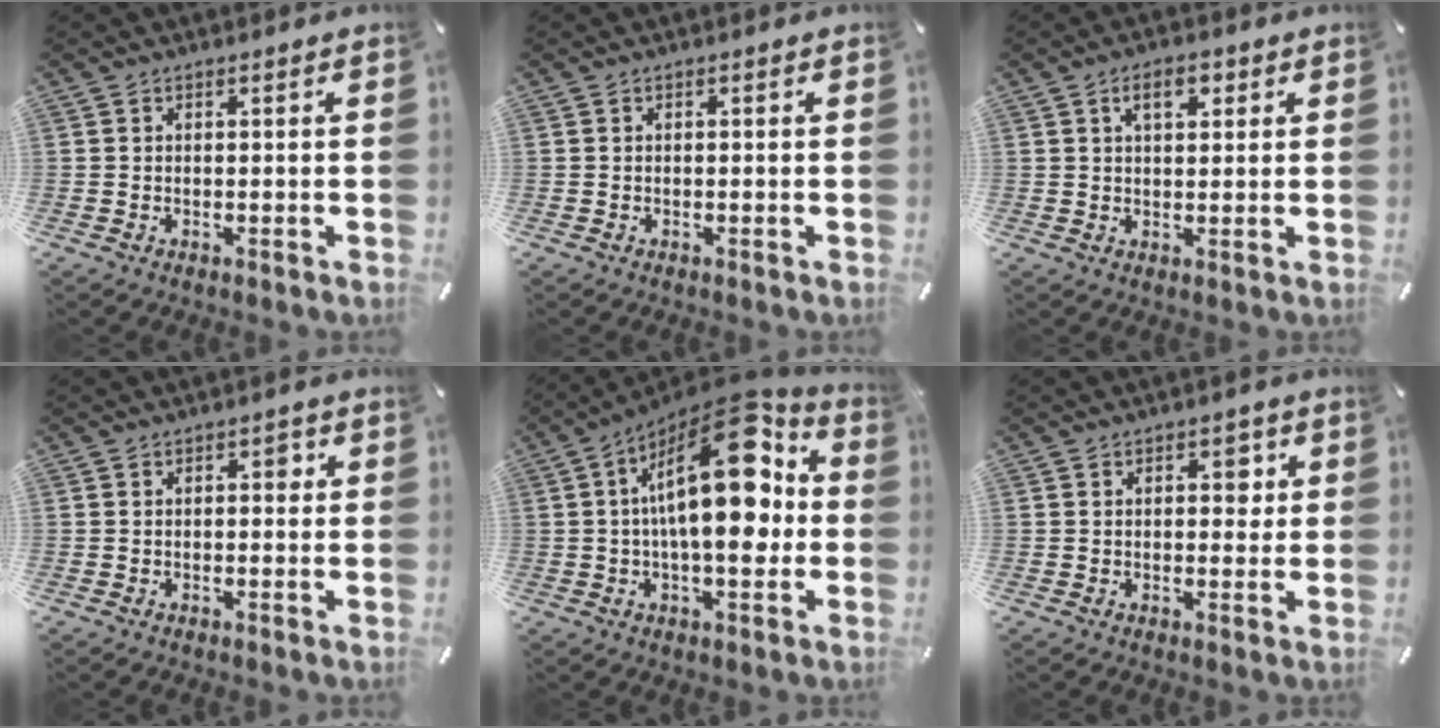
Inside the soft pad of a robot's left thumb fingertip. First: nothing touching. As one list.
[{"total": 0.0}, {"total": 5.1, "force": [2.2, 2.7, 3.7], "torque": [-0.056, -0.002, 0.032]}, {"total": 2.4, "force": [0.4, 1.4, 1.9], "torque": [-0.015, 0.000, -0.001]}, {"total": 22.7, "force": [4.7, 10.0, 19.8], "torque": [-0.306, -0.040, 0.072]}, {"total": 4.3, "force": [1.0, 2.6, 3.2], "torque": [-0.027, -0.005, 0.006]}]